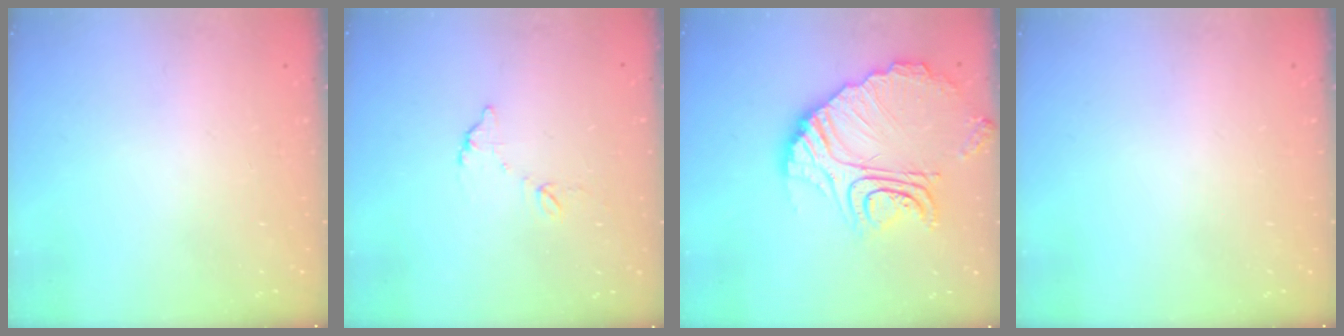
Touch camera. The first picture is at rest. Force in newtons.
{"total": 5.8, "press": 5.8, "slide": 0.4}
{"total": 19.1, "press": 19.0, "slide": 1.7}
{"total": 0.0}